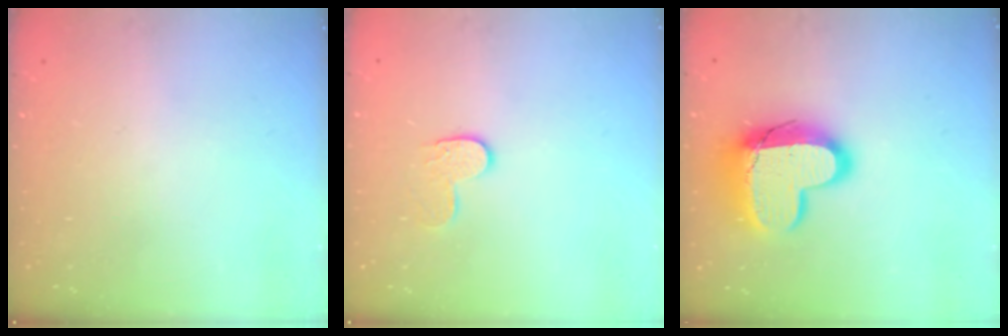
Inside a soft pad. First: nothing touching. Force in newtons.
{"total": 7.3, "press": 7.3, "slide": 0.2}
{"total": 15.8, "press": 15.7, "slide": 1.0}